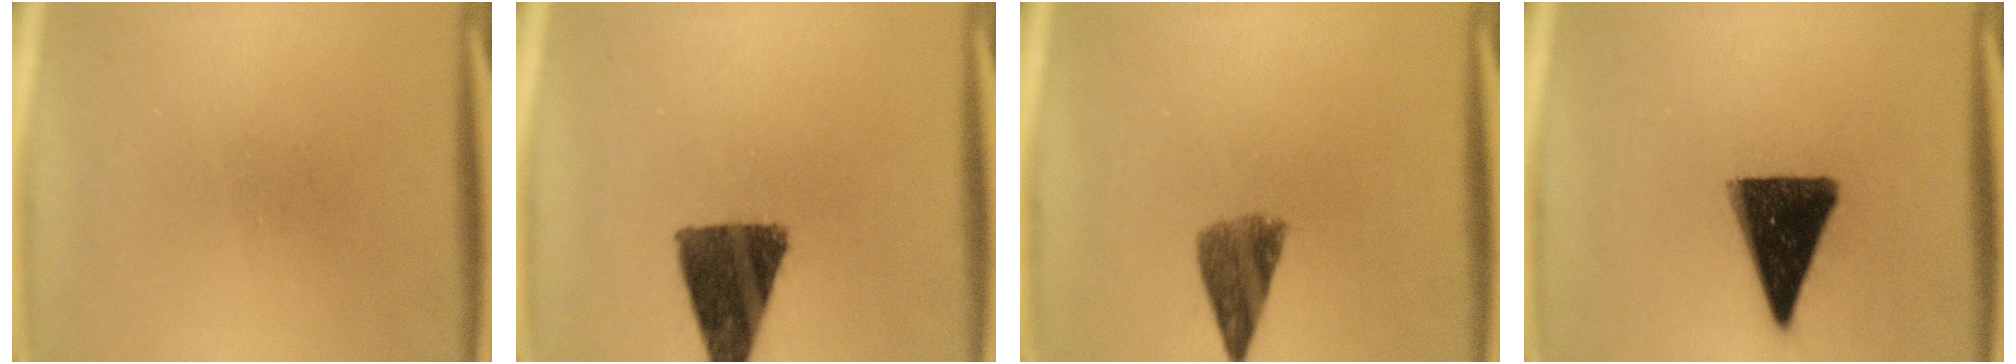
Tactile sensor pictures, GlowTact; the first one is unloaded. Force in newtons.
{"total": 12.3}
{"total": 5.9}
{"total": 14.2}